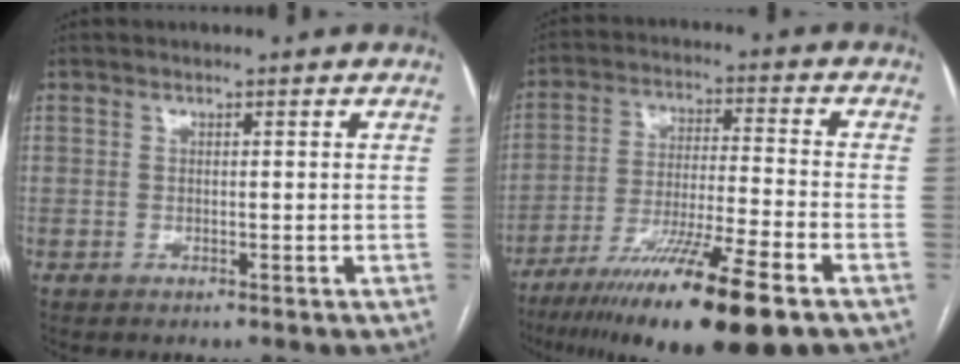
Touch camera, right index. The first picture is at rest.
{"total": 17.8, "force": [-11.7, 0.3, 13.4], "torque": [-0.215, -0.039, -0.200]}